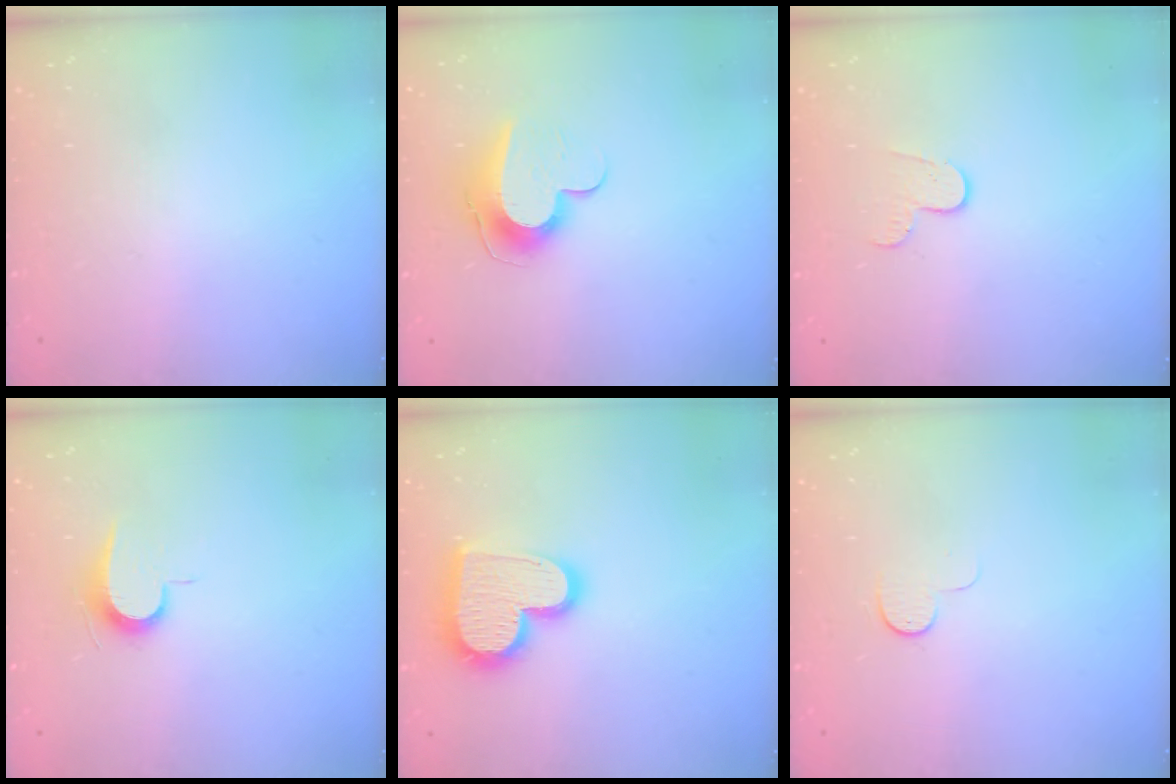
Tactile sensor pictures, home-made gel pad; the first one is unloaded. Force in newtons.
{"total": 10.6, "press": 10.6, "slide": 0.5}
{"total": 5.9, "press": 5.9, "slide": 0.5}
{"total": 6.5, "press": 6.4, "slide": 0.6}
{"total": 17.6, "press": 17.5, "slide": 1.2}
{"total": 5.0, "press": 4.9, "slide": 0.4}